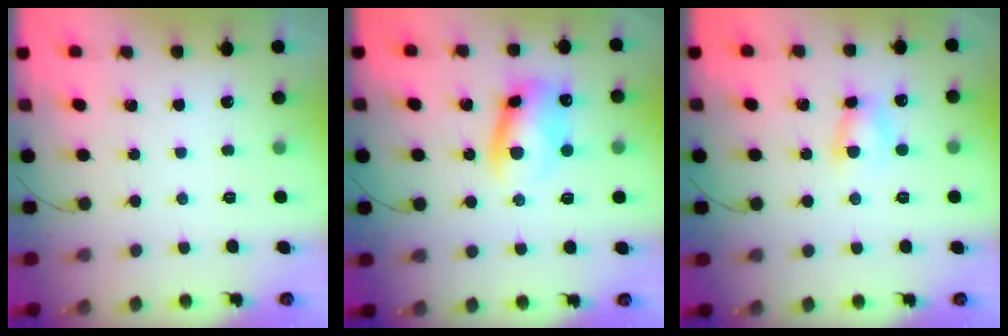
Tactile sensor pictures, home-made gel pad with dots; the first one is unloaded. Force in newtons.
{"total": 9.4, "press": 9.3, "slide": 1.5}
{"total": 4.8, "press": 4.8, "slide": 0.3}